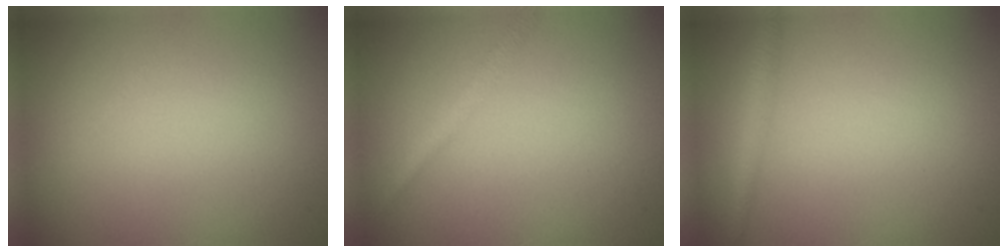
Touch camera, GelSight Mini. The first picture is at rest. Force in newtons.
{"total": 1.4, "press": 1.4, "slide": 0.1}
{"total": 1.6, "press": 1.6, "slide": 0.1}